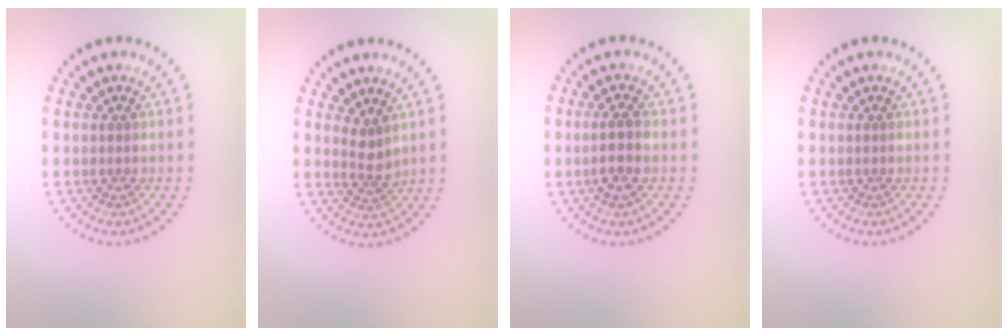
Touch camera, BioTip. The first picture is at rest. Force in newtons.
{"total": 1.9, "press": 1.4, "slide": 1.4}
{"total": 2.1, "press": 1.9, "slide": 0.9}
{"total": 0.0}